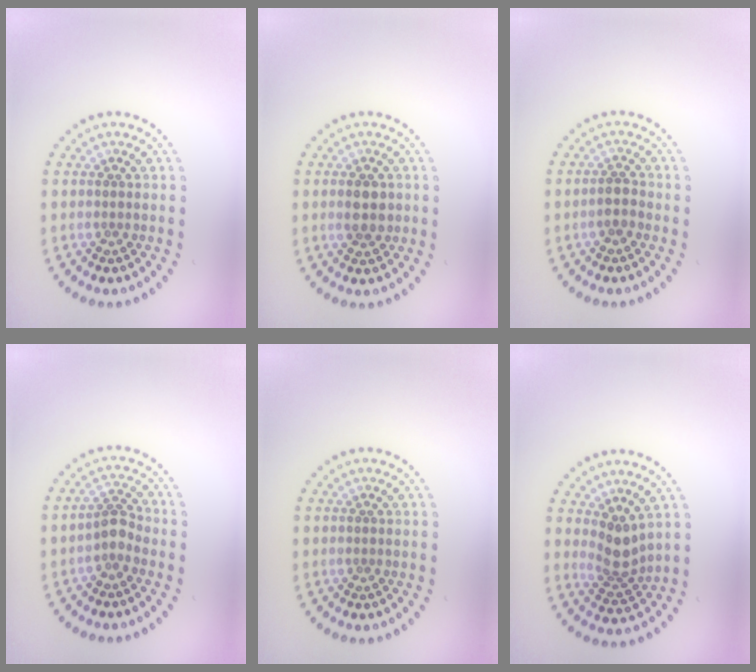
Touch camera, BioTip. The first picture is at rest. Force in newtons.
{"total": 2.2, "press": 2.2, "slide": 0.2}
{"total": 1.6, "press": 1.3, "slide": 0.9}
{"total": 2.0, "press": 1.7, "slide": 1.1}
{"total": 0.0}
{"total": 2.9, "press": 2.1, "slide": 2.0}